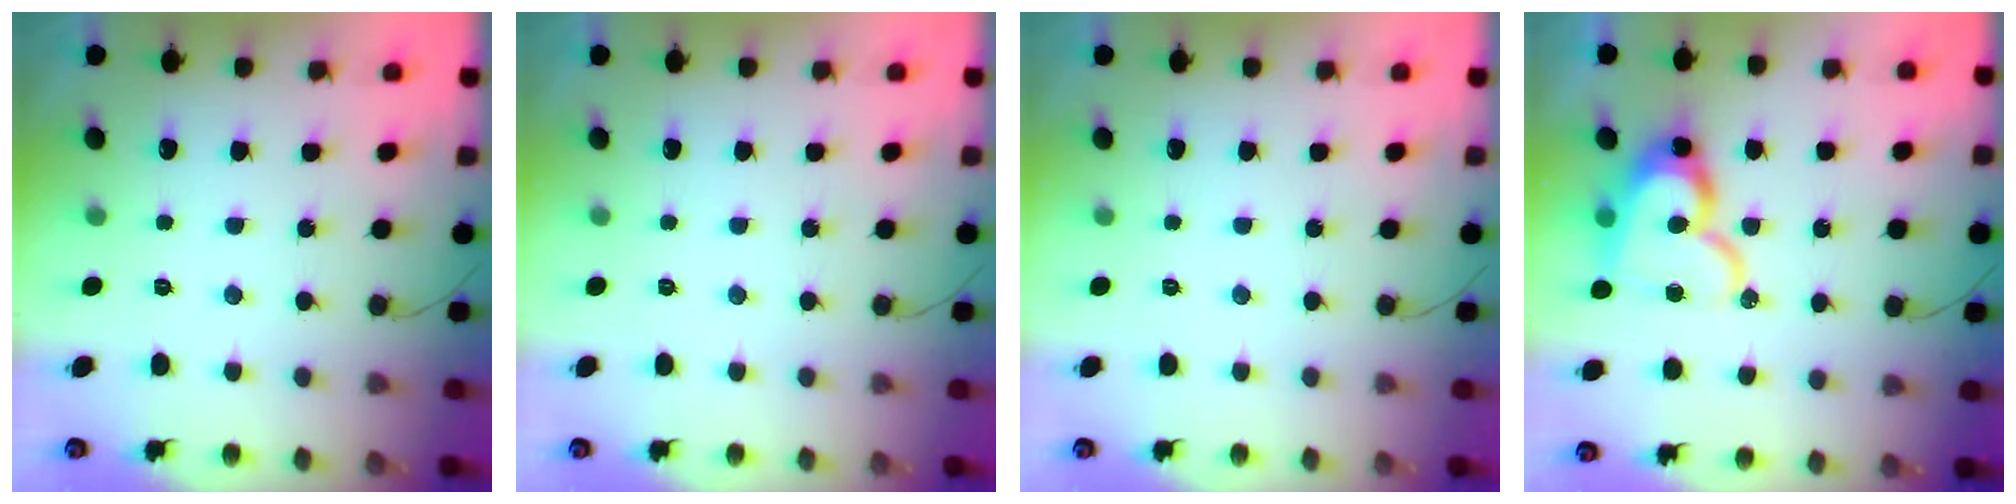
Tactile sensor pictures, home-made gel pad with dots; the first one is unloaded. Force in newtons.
{"total": 0.0}
{"total": 0.0}
{"total": 16.1, "press": 16.0, "slide": 1.6}